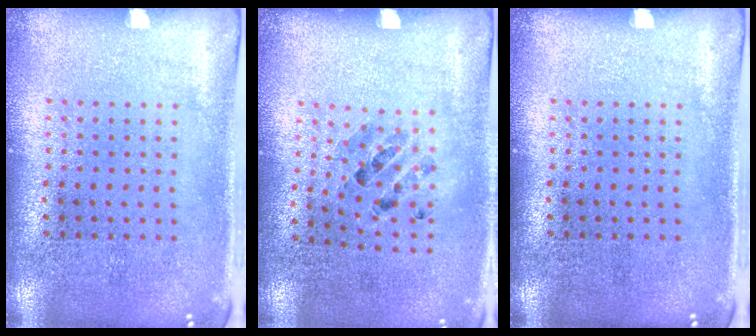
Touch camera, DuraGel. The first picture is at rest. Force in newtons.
{"total": 0.8, "press": 0.7, "slide": 0.3}
{"total": 0.0}